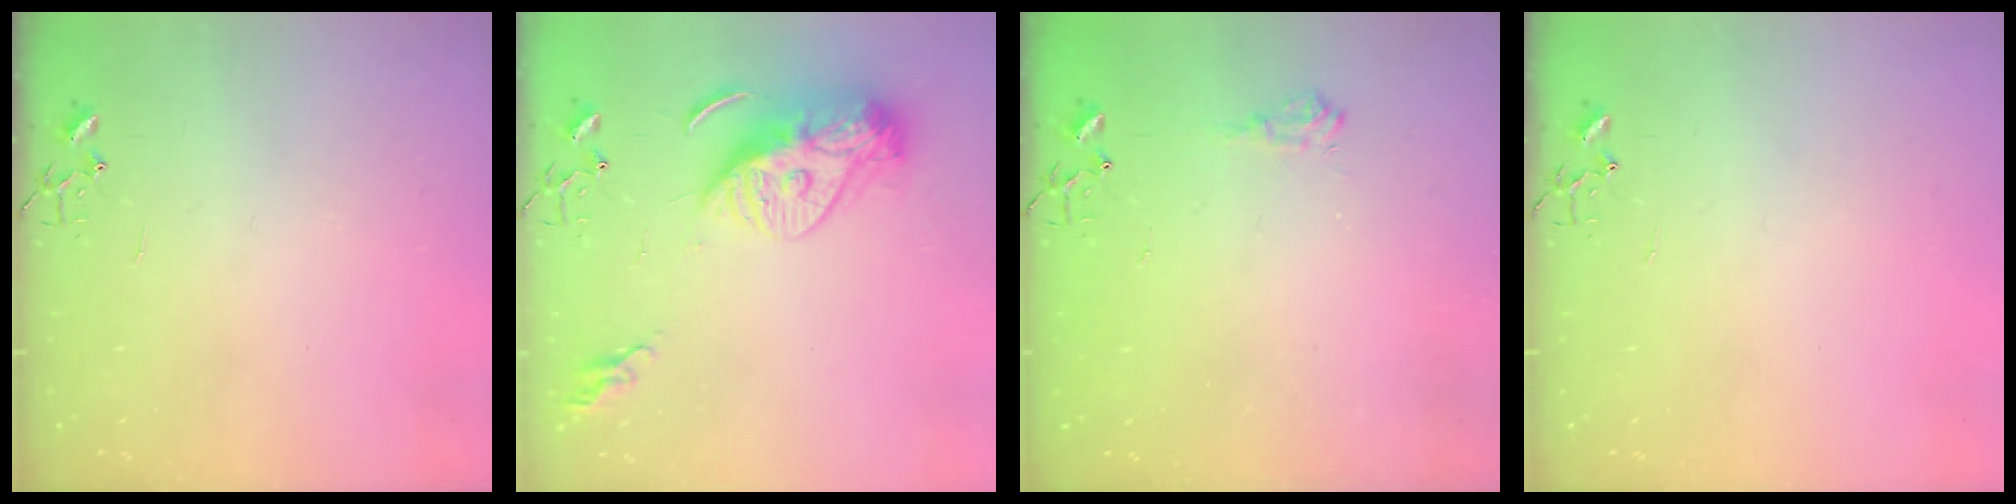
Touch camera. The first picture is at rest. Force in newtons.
{"total": 15.5, "press": 15.4, "slide": 1.3}
{"total": 6.2, "press": 6.2, "slide": 0.9}
{"total": 0.0}